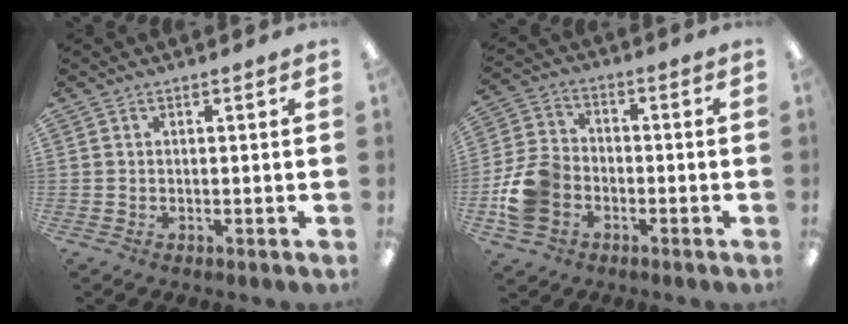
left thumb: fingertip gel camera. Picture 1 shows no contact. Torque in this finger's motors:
{"motor_torque": [-0.76, 1.54, 0.40, -0.34, 0.09]}